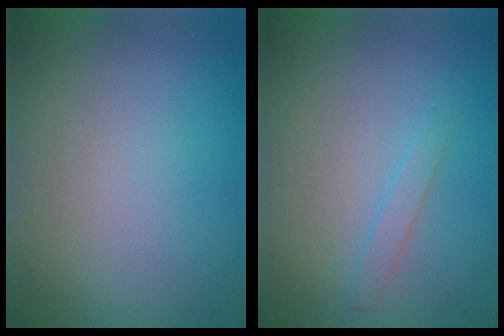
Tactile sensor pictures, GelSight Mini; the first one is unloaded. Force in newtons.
{"total": 1.0, "press": 1.0, "slide": 0.1}